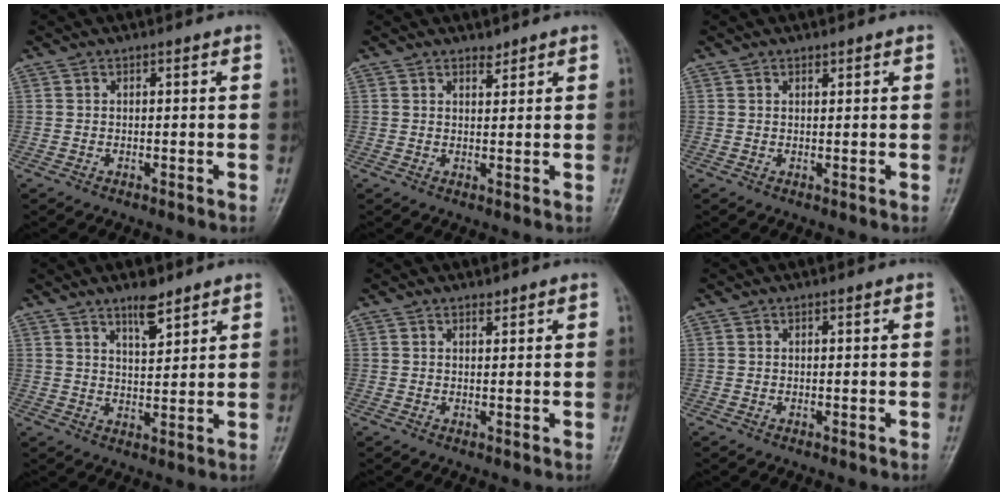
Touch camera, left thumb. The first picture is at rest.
{"total": 1.6, "force": [1.4, 0.6, 0.4], "torque": [0.004, -0.012, 0.021]}
{"total": 0.8, "force": [0.7, 0.4, 0.3], "torque": [-0.001, -0.005, 0.009]}
{"total": 5.2, "force": [3.9, 1.6, 3.0], "torque": [-0.038, -0.032, 0.066]}
{"total": 0.9, "force": [0.8, 0.3, 0.2], "torque": [0.000, -0.007, 0.012]}
{"total": 0.0}